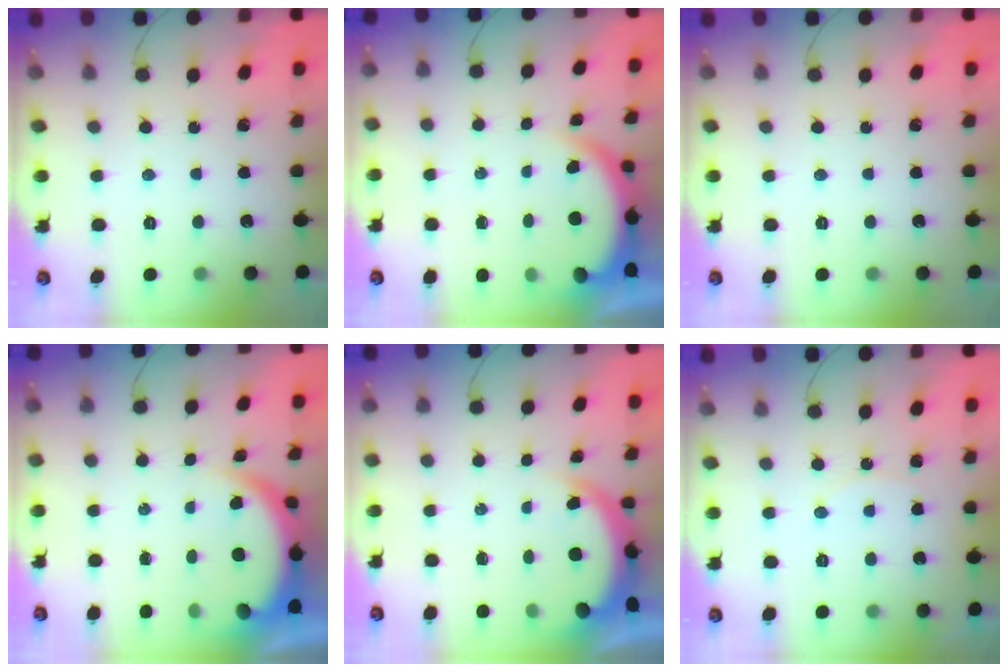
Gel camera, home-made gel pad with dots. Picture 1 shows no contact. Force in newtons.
{"total": 5.3, "press": 5.3, "slide": 0.3}
{"total": 0.0}
{"total": 6.9, "press": 6.6, "slide": 1.8}
{"total": 4.0, "press": 3.9, "slide": 0.6}
{"total": 3.1, "press": 3.0, "slide": 0.6}